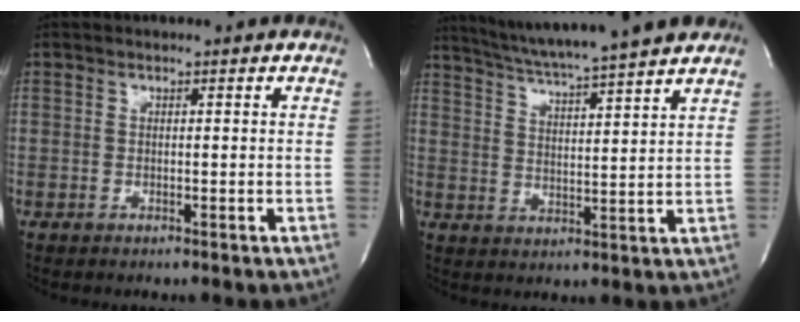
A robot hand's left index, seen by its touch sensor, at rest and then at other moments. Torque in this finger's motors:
{"motor_torque": [0.34, -0.21, 0.25, 0.08]}